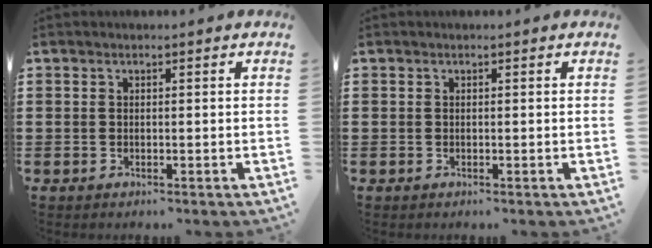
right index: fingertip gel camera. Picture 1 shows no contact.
{"total": 0.0}